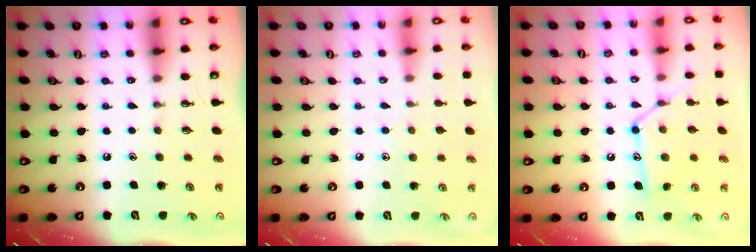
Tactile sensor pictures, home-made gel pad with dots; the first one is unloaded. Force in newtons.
{"total": 6.1, "press": 6.1, "slide": 0.6}
{"total": 13.8, "press": 13.8, "slide": 0.7}